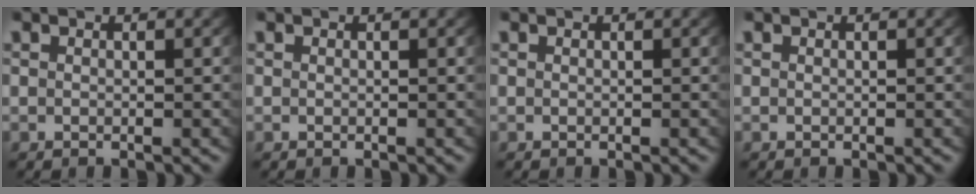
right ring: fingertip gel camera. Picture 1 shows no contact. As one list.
[{"total": 0.0}, {"total": 0.0}, {"total": 0.0}]